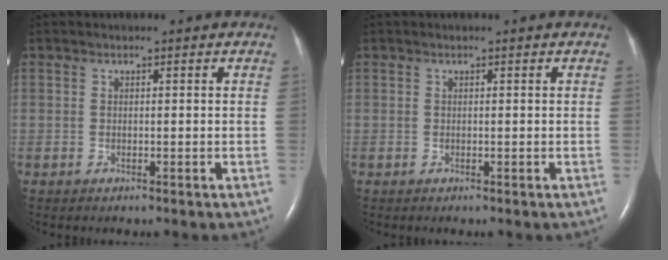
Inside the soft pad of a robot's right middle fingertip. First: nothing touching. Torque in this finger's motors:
{"motor_torque": [0.00, 0.03, -0.04, 0.01]}